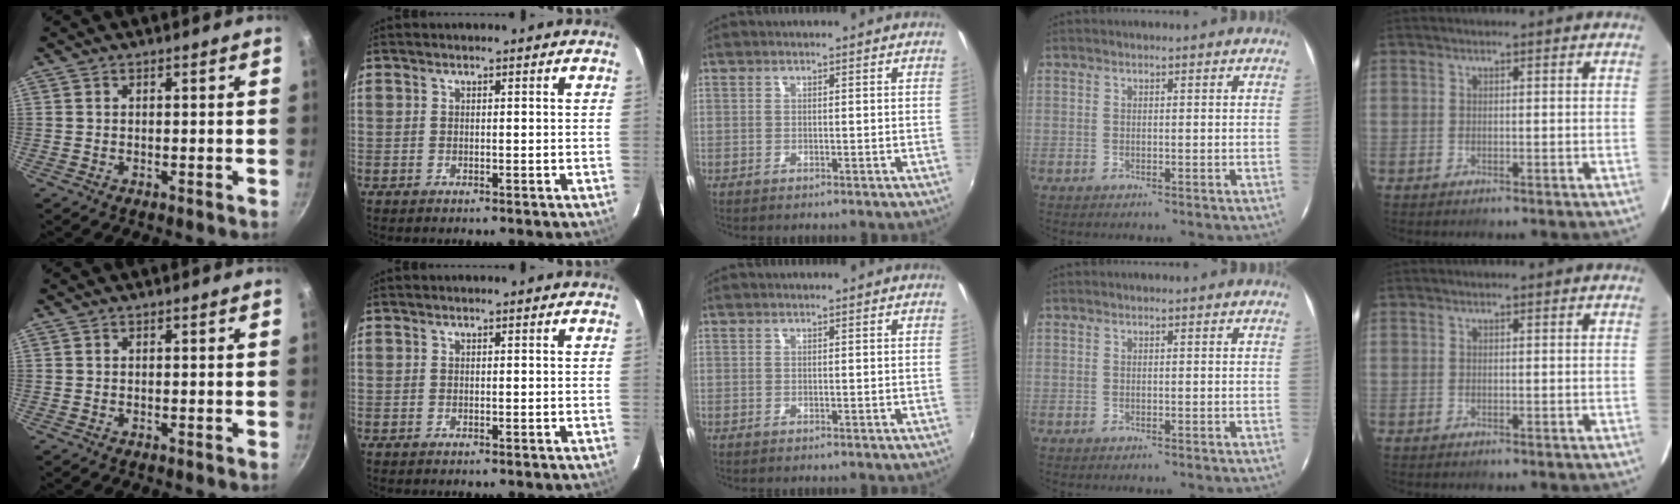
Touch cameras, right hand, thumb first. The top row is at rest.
{}